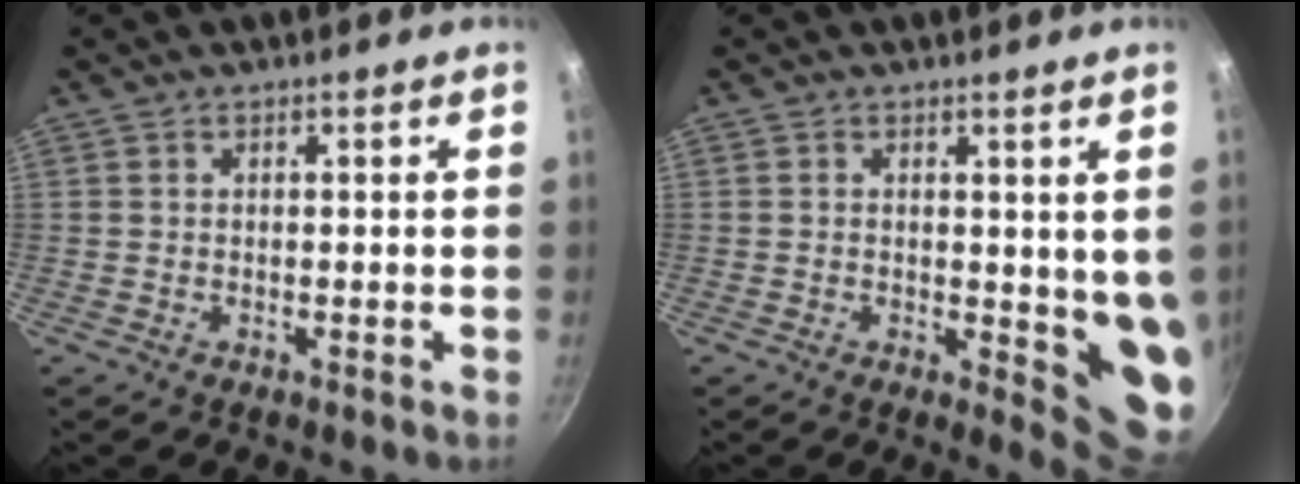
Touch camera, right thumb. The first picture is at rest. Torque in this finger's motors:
{"motor_torque": [2.39, 2.62, 2.00, -0.37, 0.08]}